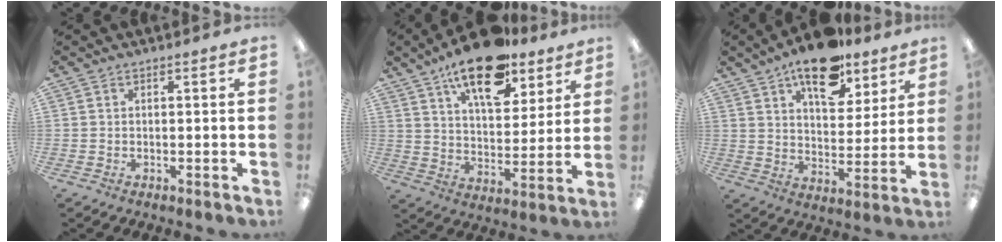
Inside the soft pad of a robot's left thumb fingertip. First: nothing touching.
{"total": 19.0, "force": [13.2, 8.3, 10.9], "torque": [-0.167, -0.070, 0.221]}
{"total": 16.5, "force": [11.5, 7.8, 8.9], "torque": [-0.125, -0.060, 0.196]}